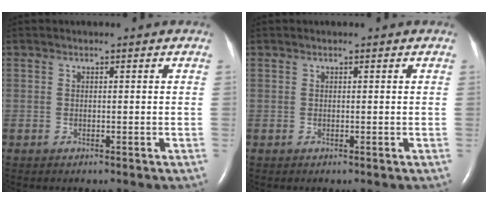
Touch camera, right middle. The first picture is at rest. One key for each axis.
{"total": 0.0}